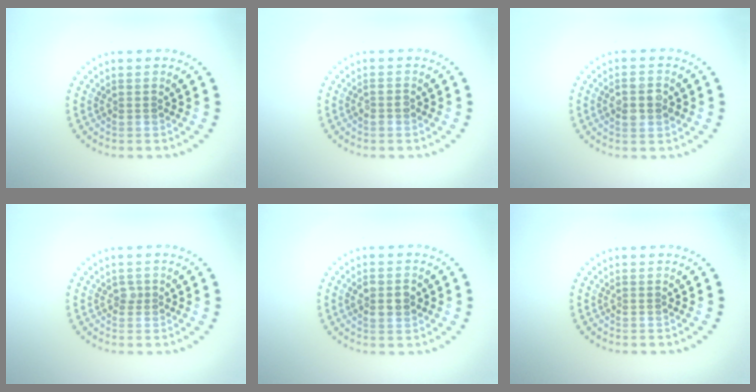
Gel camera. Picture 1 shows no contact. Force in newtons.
{"total": 0.9, "press": 0.9, "slide": 0.2}
{"total": 2.8, "press": 2.8, "slide": 0.2}
{"total": 0.7, "press": 0.5, "slide": 0.5}
{"total": 2.0, "press": 1.9, "slide": 0.3}
{"total": 0.0}